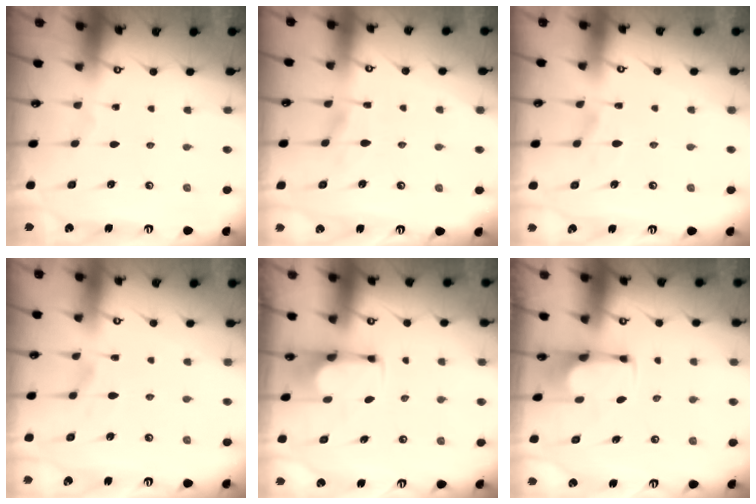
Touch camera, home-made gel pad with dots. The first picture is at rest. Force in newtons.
{"total": 1.3, "press": 0.8, "slide": 1.0}
{"total": 5.4, "press": 5.3, "slide": 1.2}
{"total": 2.4, "press": 2.1, "slide": 1.2}
{"total": 2.8, "press": 2.6, "slide": 0.8}
{"total": 2.7, "press": 2.6, "slide": 1.0}